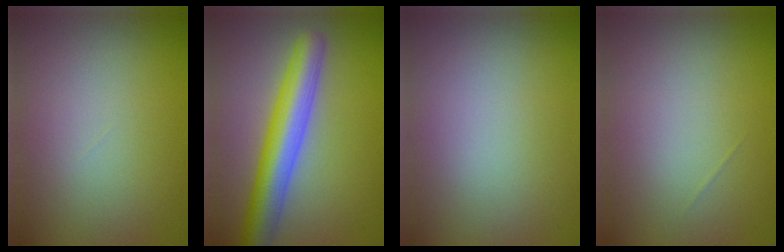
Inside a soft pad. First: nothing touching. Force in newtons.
{"total": 7.1, "press": 7.1, "slide": 0.2}
{"total": 0.0}
{"total": 0.0}